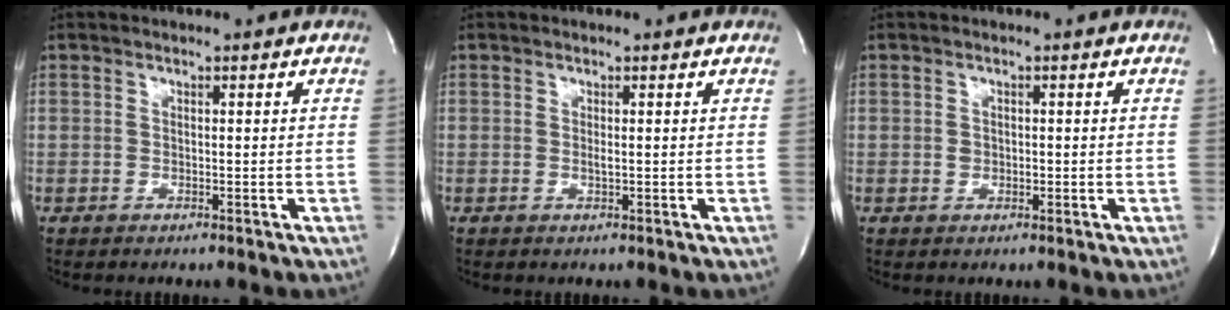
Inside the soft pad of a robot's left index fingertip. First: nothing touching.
{"total": 0.6, "force": [0.1, 0.0, 0.6], "torque": [-0.016, -0.002, 0.000]}
{"total": 1.0, "force": [-0.1, 0.9, 0.5], "torque": [-0.009, 0.002, 0.000]}